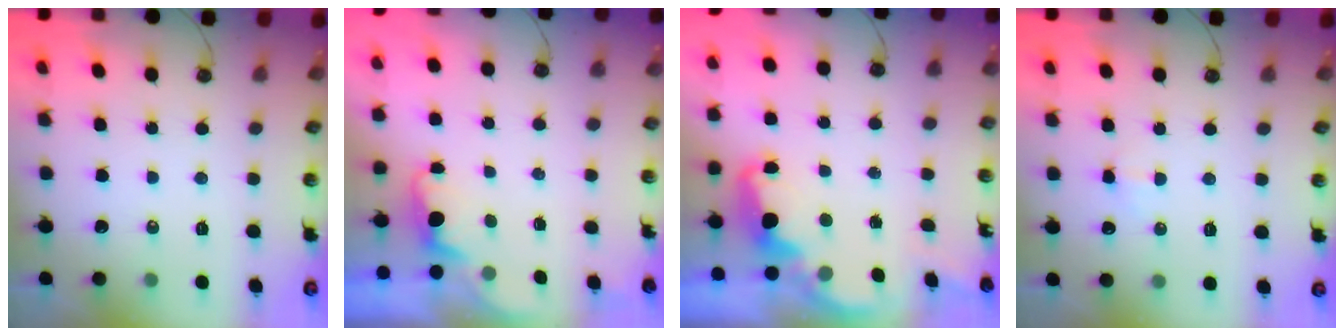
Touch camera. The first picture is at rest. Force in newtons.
{"total": 0.8, "press": 0.3, "slide": 0.7}
{"total": 2.6, "press": 2.5, "slide": 0.5}
{"total": 2.2, "press": 2.1, "slide": 0.8}